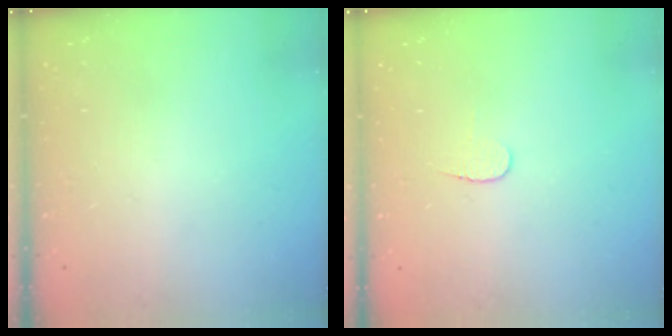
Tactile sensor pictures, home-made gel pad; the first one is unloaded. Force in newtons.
{"total": 4.0, "press": 4.0, "slide": 0.4}